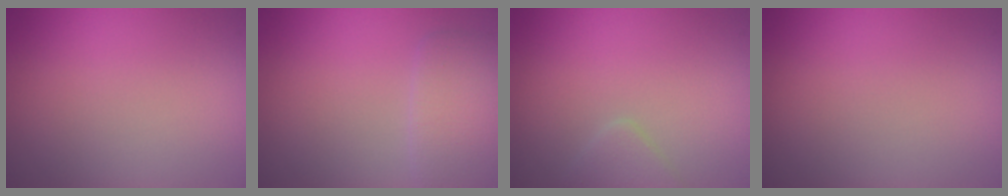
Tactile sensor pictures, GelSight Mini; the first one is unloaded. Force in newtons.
{"total": 3.0, "press": 3.0, "slide": 0.1}
{"total": 1.6, "press": 1.6, "slide": 0.1}
{"total": 0.0}